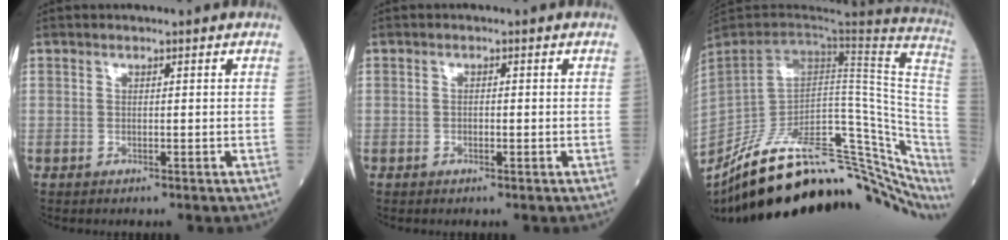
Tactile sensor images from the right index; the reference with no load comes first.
{"total": 0.8, "force": [-0.2, 0.4, 0.6], "torque": [-0.011, 0.002, -0.001]}
{"total": 33.1, "force": [-24.3, 9.4, 20.5], "torque": [-0.231, -0.006, -0.339]}